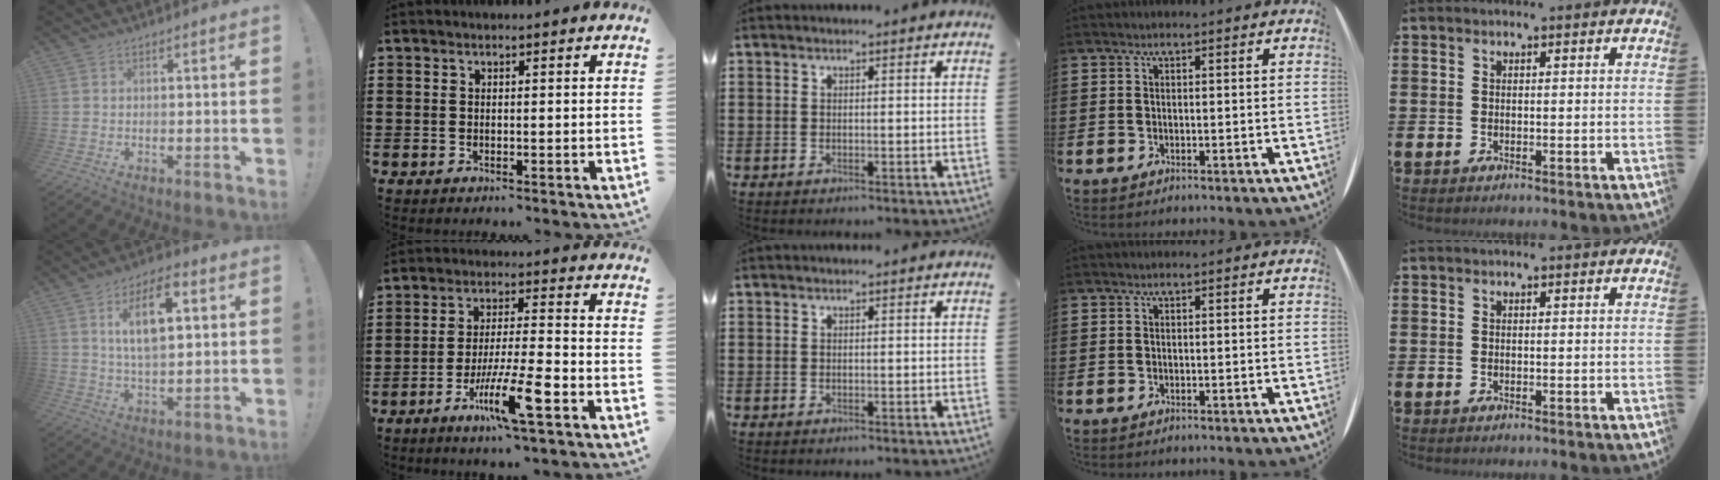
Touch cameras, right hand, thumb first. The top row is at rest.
{"thumb": {"total": 12.6, "force": [4.0, 6.0, 10.2], "torque": [-0.171, 0.006, 0.068]}, "index": {"total": 10.0, "force": [-4.9, 1.1, 8.7], "torque": [-0.171, -0.005, -0.093]}}